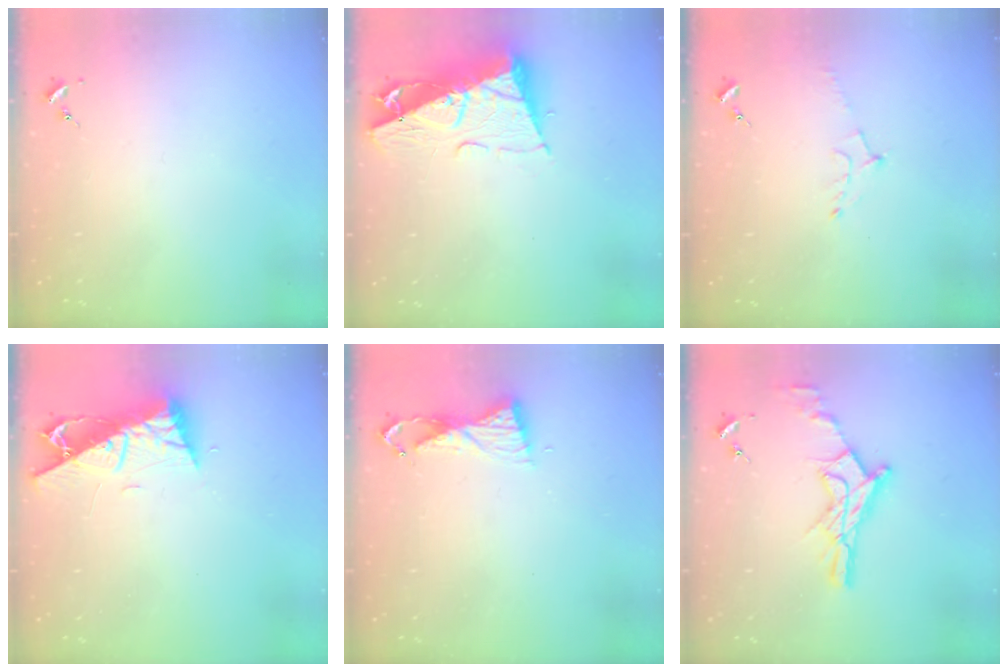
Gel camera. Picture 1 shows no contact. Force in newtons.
{"total": 12.5, "press": 12.4, "slide": 1.3}
{"total": 5.6, "press": 5.5, "slide": 1.0}
{"total": 9.4, "press": 9.3, "slide": 1.3}
{"total": 6.2, "press": 6.1, "slide": 0.6}
{"total": 14.2, "press": 14.2, "slide": 1.1}